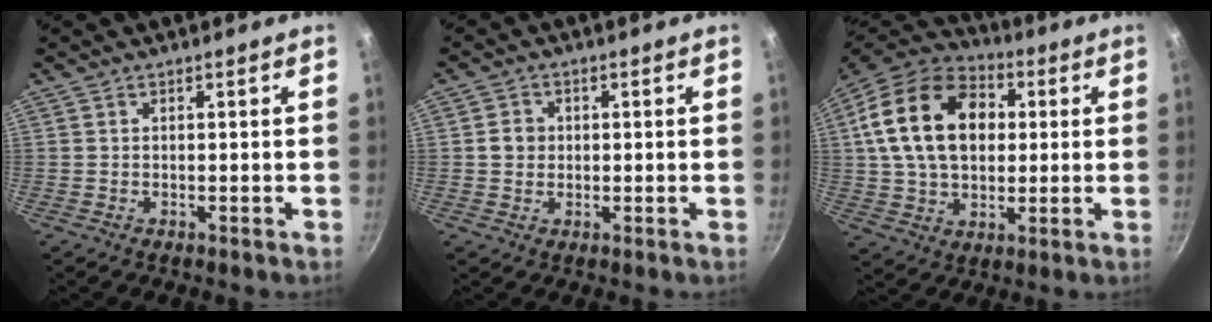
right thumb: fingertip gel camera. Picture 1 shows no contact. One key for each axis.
{"total": 3.2, "fx": 0.1, "fy": 2.9, "fz": 1.3, "tx": -0.006, "ty": 0.006, "tz": -0.001}
{"total": 21.5, "fx": 4.2, "fy": 15.1, "fz": 14.8, "tx": -0.237, "ty": 0.018, "tz": 0.065}